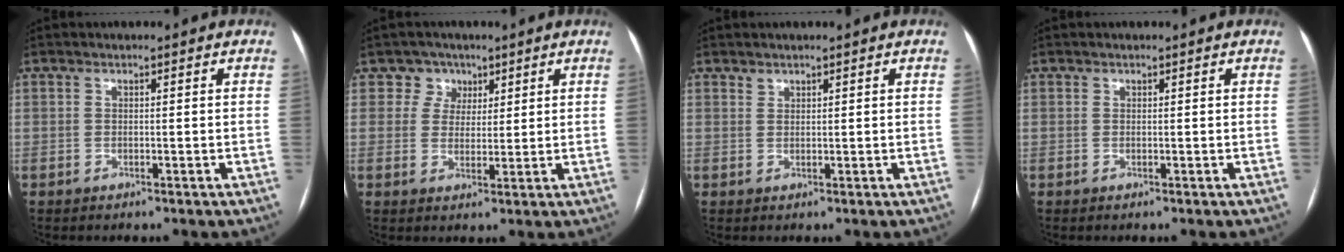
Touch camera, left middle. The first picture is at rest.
{"total": 4.1, "force": [2.2, 3.5, -0.4], "torque": [0.013, 0.006, 0.033]}
{"total": 0.8, "force": [0.7, 0.3, 0.0], "torque": [0.002, -0.002, 0.013]}
{"total": 0.0}